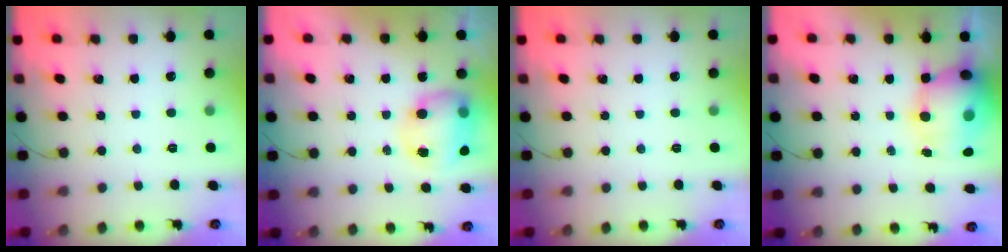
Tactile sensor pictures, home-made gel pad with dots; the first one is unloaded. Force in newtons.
{"total": 10.1, "press": 9.7, "slide": 2.8}
{"total": 0.0}
{"total": 15.3, "press": 14.8, "slide": 3.9}